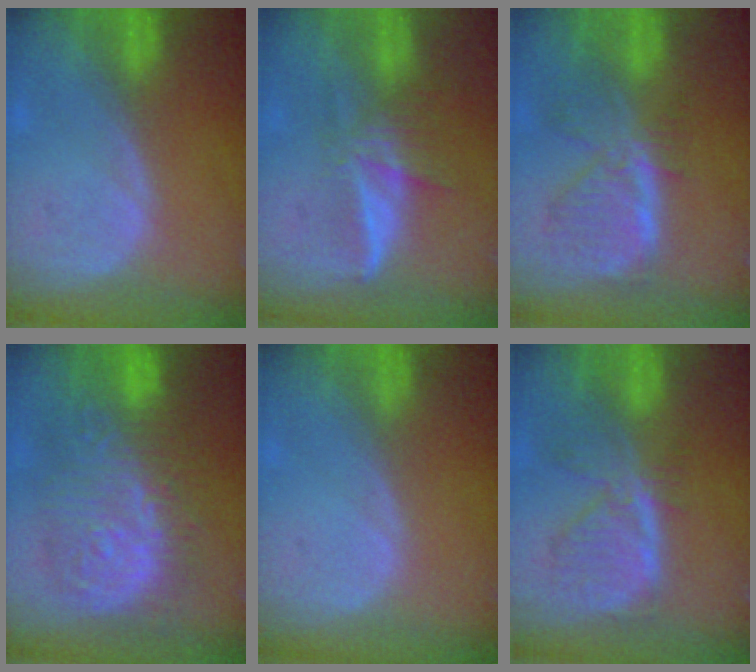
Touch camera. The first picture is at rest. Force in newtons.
{"total": 5.9, "press": 5.3, "slide": 2.4}
{"total": 8.0, "press": 7.1, "slide": 3.7}
{"total": 13.0, "press": 12.9, "slide": 1.5}
{"total": 0.0}
{"total": 7.9, "press": 6.9, "slide": 4.0}